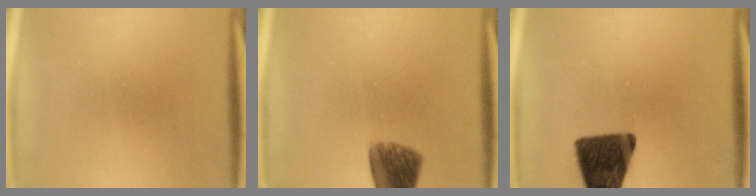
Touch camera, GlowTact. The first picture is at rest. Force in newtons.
{"total": 7.5}
{"total": 13.5}